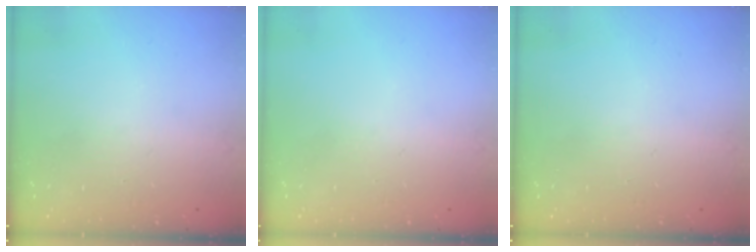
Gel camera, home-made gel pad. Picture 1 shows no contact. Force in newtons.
{"total": 0.0}
{"total": 0.0}